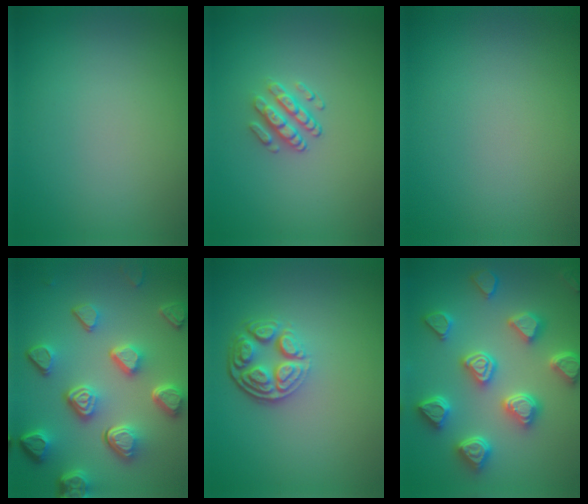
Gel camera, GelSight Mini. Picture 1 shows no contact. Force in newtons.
{"total": 2.0, "press": 1.6, "slide": 1.3}
{"total": 0.0}
{"total": 7.6, "press": 5.6, "slide": 5.2}
{"total": 4.5, "press": 3.4, "slide": 2.9}
{"total": 6.6, "press": 6.0, "slide": 2.7}